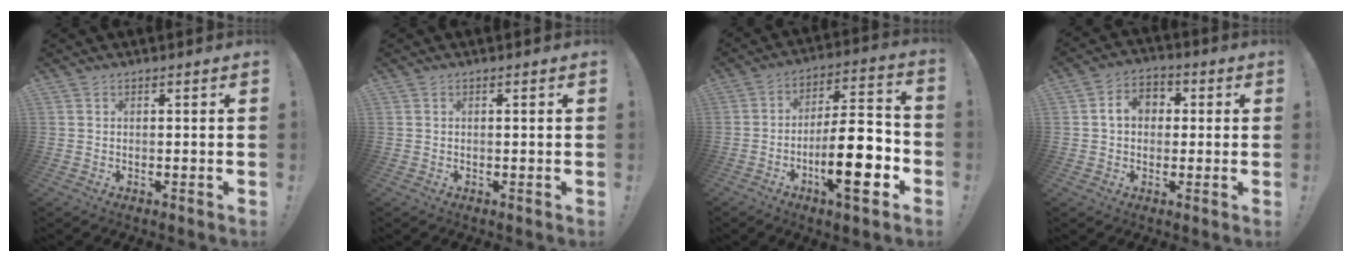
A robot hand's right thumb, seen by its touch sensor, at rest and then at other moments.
{"total": 0.6, "force": [0.2, -0.2, 0.5], "torque": [-0.003, -0.002, 0.001]}
{"total": 18.8, "force": [-6.7, 5.4, 16.8], "torque": [-0.262, 0.031, -0.105]}
{"total": 7.8, "force": [1.2, 6.1, 4.7], "torque": [-0.072, 0.015, 0.022]}